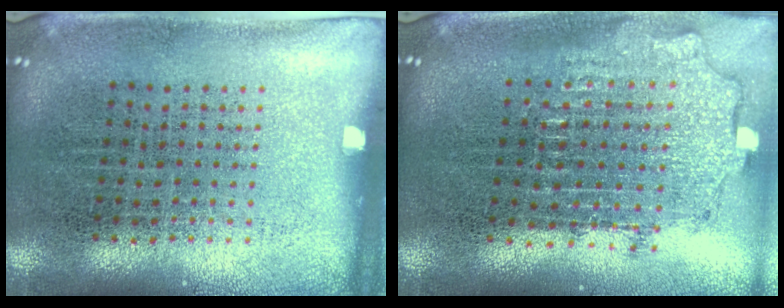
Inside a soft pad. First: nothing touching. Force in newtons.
{"total": 1.9, "press": 1.5, "slide": 1.2}